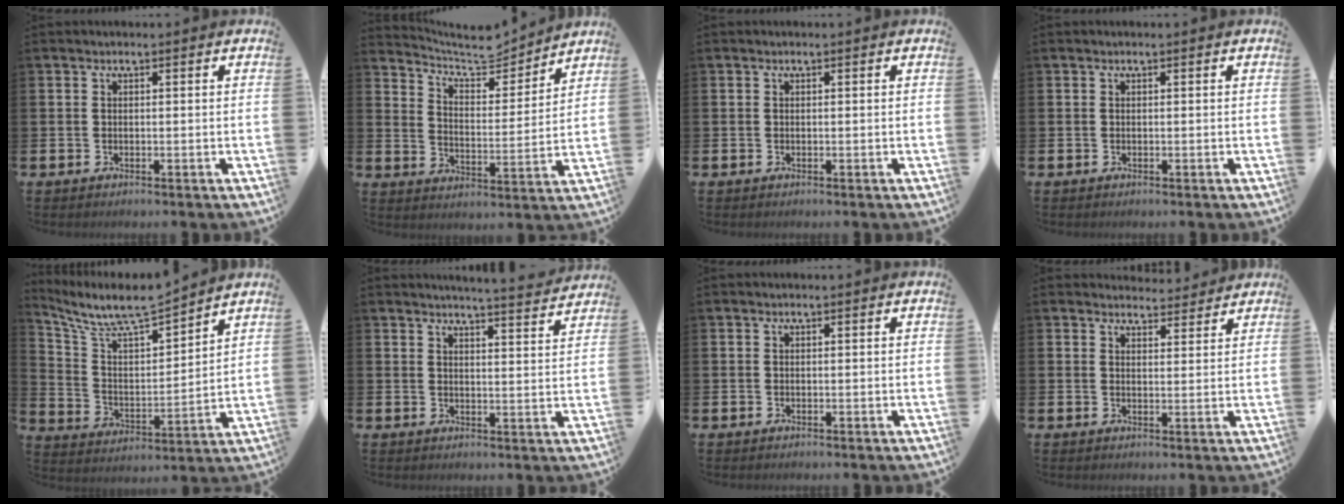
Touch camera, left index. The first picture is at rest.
{"total": 7.7, "force": [7.1, 1.9, 2.0], "torque": [-0.060, -0.054, 0.121]}
{"total": 0.0}
{"total": 0.0}
{"total": 9.0, "force": [8.3, 1.2, 3.1], "torque": [-0.101, -0.058, 0.145]}
{"total": 4.5, "force": [4.4, -0.7, 0.5], "torque": [-0.011, -0.034, 0.075]}
{"total": 0.0}
{"total": 3.4, "force": [3.4, 0.6, -0.2], "torque": [0.006, -0.021, 0.060]}